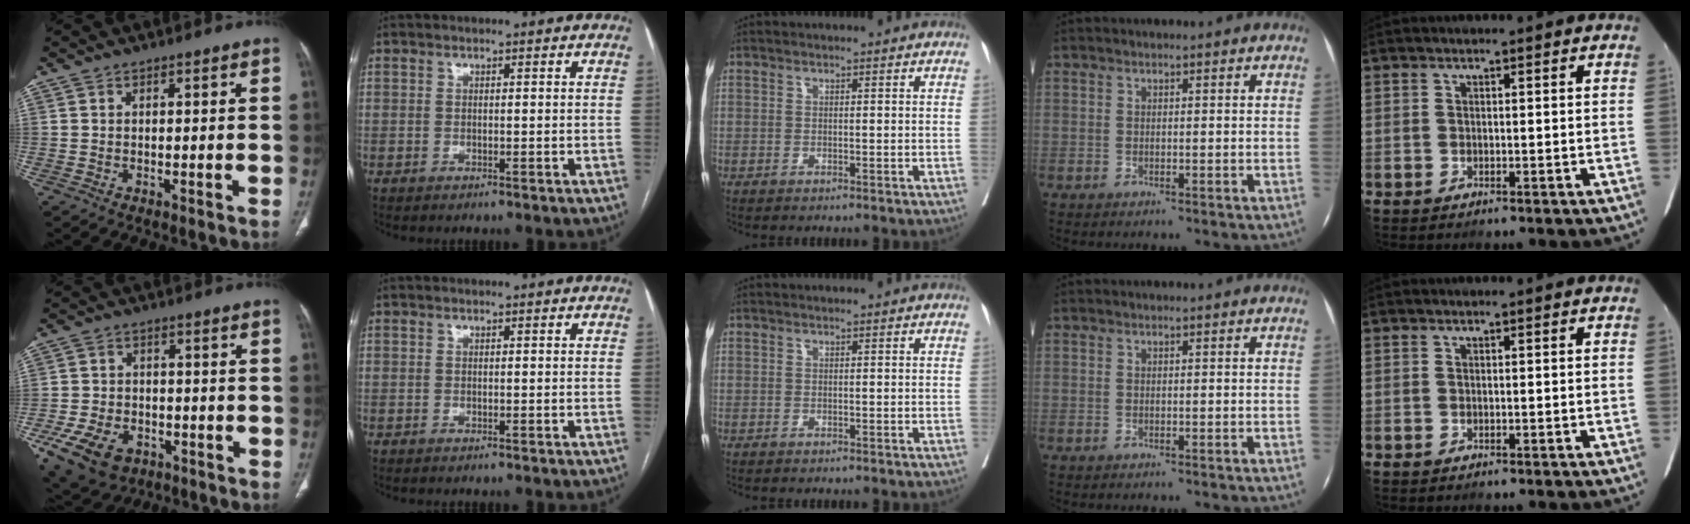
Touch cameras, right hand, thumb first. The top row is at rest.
{"thumb": {"total": 13.1, "force": [-6.2, 9.1, 7.2], "torque": [-0.142, 0.022, -0.093]}}